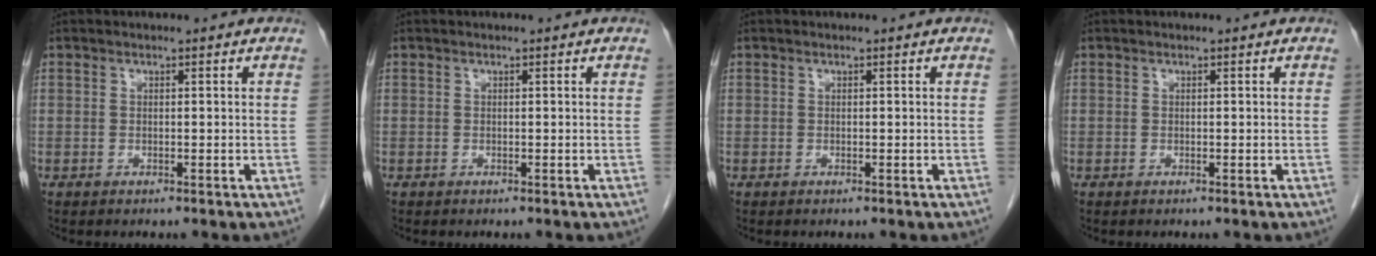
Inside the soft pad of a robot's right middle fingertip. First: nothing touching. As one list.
[{"total": 0.0}, {"total": 0.0}, {"total": 0.0}]